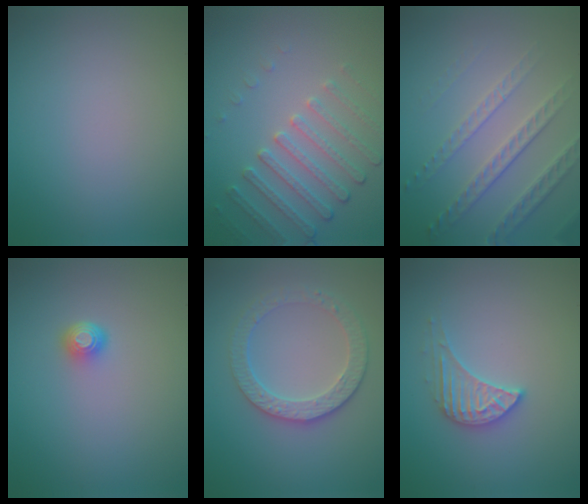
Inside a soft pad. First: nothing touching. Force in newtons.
{"total": 3.0, "press": 2.7, "slide": 1.3}
{"total": 3.5, "press": 3.1, "slide": 1.6}
{"total": 1.4, "press": 1.1, "slide": 1.0}
{"total": 3.5, "press": 3.1, "slide": 1.5}
{"total": 3.0, "press": 2.9, "slide": 0.4}